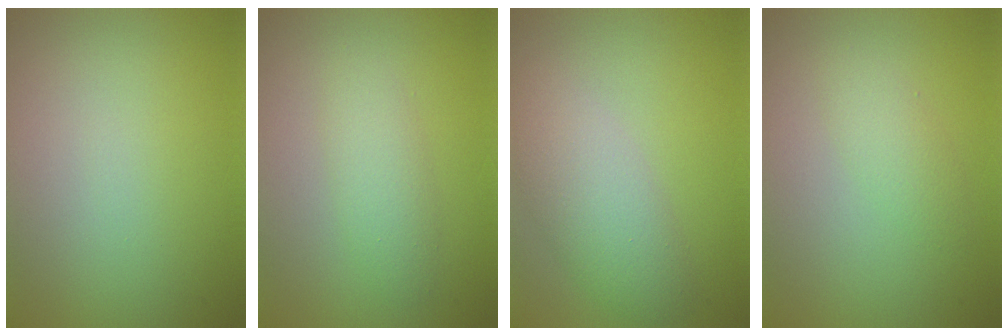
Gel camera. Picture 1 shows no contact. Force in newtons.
{"total": 2.2, "press": 2.2, "slide": 0.2}
{"total": 4.2, "press": 4.2, "slide": 0.1}
{"total": 1.7, "press": 1.7, "slide": 0.0}